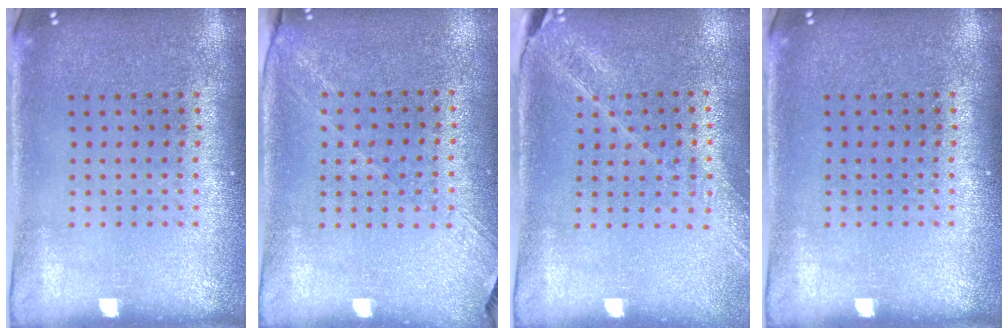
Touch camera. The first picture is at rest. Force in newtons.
{"total": 1.2, "press": 1.0, "slide": 0.7}
{"total": 1.5, "press": 1.5, "slide": 0.2}
{"total": 0.0}